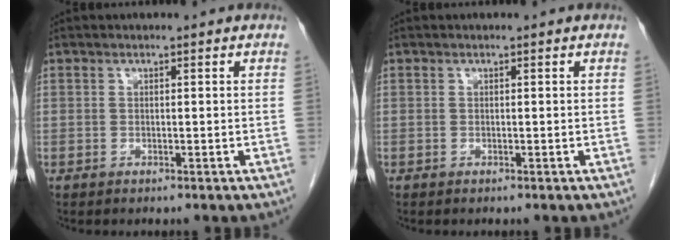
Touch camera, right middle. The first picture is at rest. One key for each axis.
{"total": 0.0}